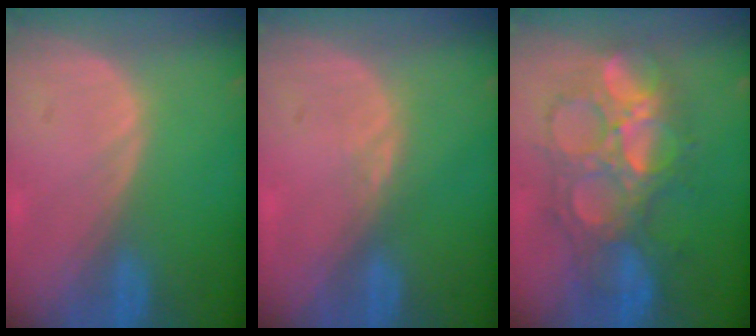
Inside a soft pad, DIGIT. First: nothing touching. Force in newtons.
{"total": 1.1, "press": 1.0, "slide": 0.5}
{"total": 10.2, "press": 10.1, "slide": 0.7}